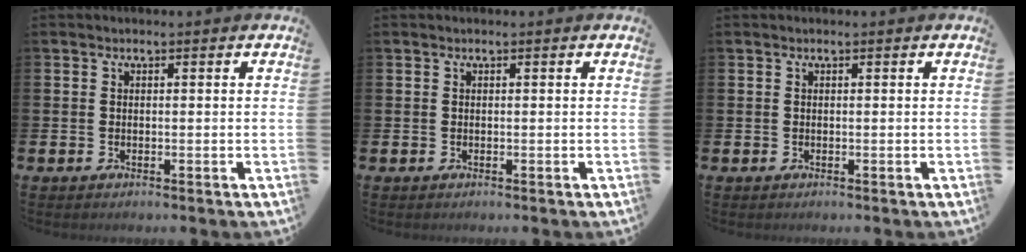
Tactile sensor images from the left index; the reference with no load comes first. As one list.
[{"total": 0.0}, {"total": 0.0}]